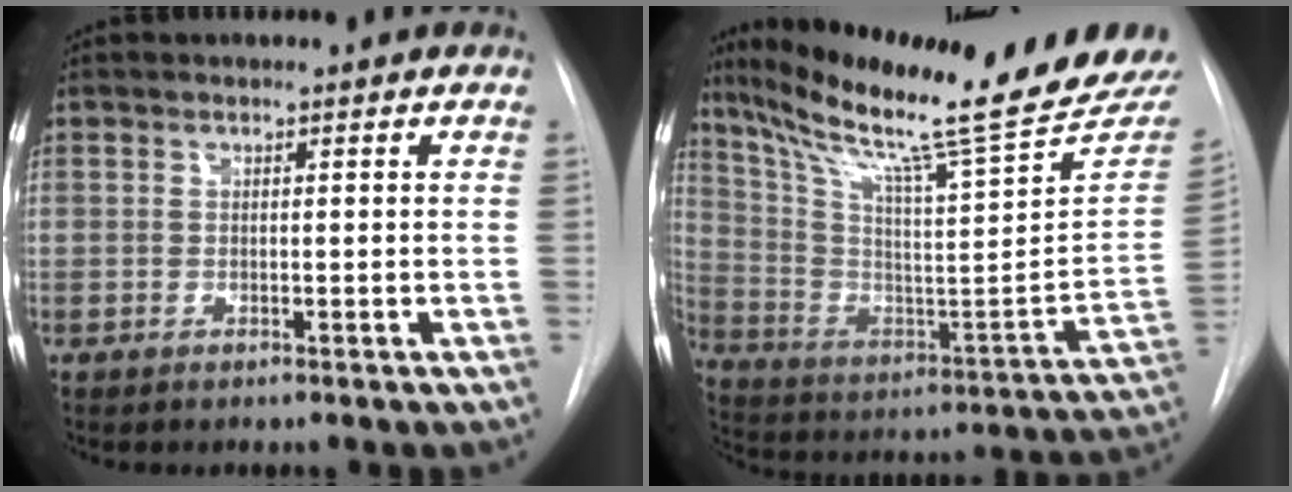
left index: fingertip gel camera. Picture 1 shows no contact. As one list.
[{"total": 29.4, "force": [24.0, 1.8, 16.9], "torque": [-0.284, -0.068, 0.347]}]